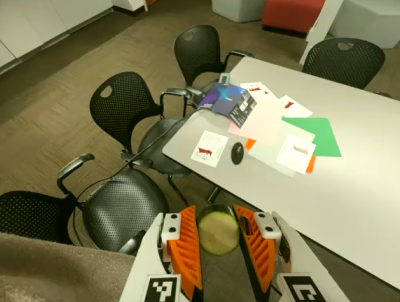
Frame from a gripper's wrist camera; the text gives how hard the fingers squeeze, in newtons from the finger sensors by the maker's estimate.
{"total": 13.0, "left": 13.2, "right": 12.8}